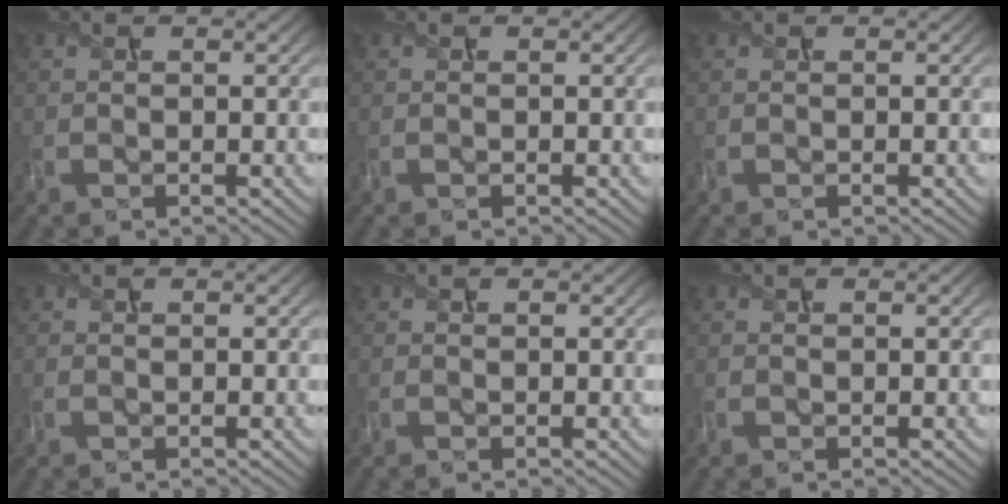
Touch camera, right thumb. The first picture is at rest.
{"total": 0.0}
{"total": 0.0}
{"total": 0.0}
{"total": 0.0}
{"total": 0.0}